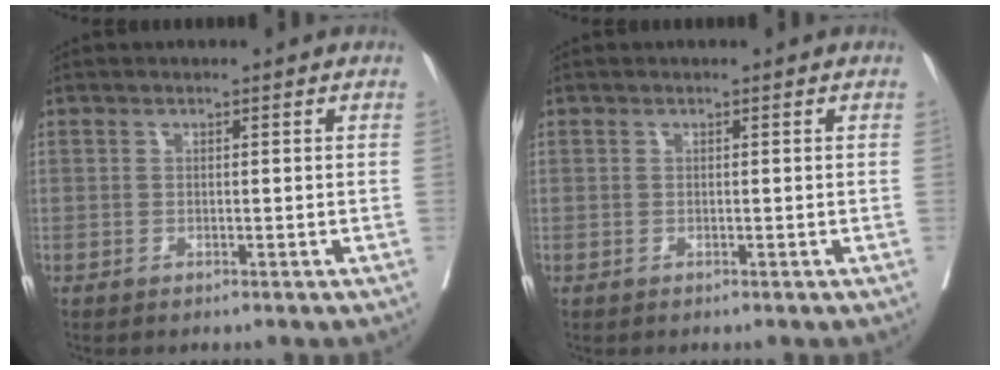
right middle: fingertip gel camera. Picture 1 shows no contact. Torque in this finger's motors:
{"motor_torque": [-0.08, -0.05, 0.00, 0.00]}